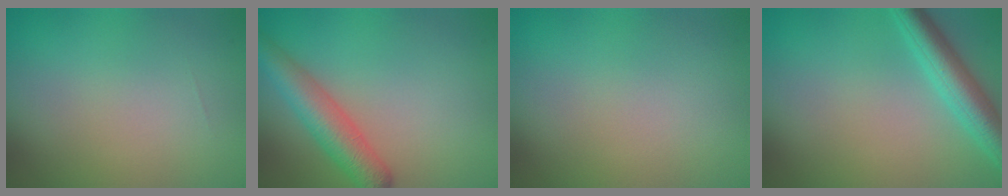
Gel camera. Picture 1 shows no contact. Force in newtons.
{"total": 4.9, "press": 4.9, "slide": 0.2}
{"total": 0.0}
{"total": 4.3, "press": 4.3, "slide": 0.3}